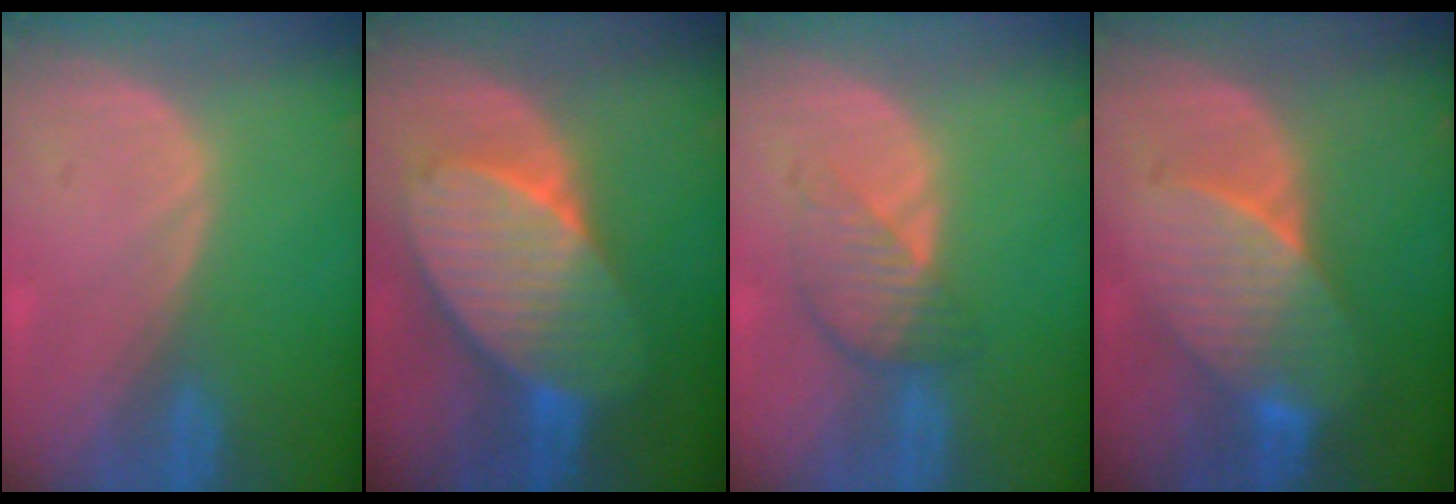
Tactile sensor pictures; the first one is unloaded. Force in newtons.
{"total": 10.1, "press": 10.1, "slide": 0.6}
{"total": 4.6, "press": 4.2, "slide": 2.0}
{"total": 7.2, "press": 7.1, "slide": 1.1}